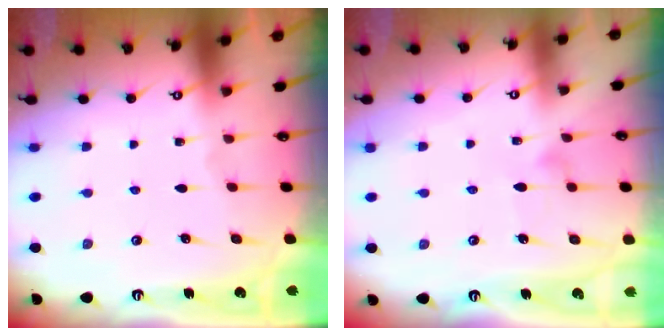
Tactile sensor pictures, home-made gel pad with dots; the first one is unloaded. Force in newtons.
{"total": 6.6, "press": 6.6, "slide": 0.4}